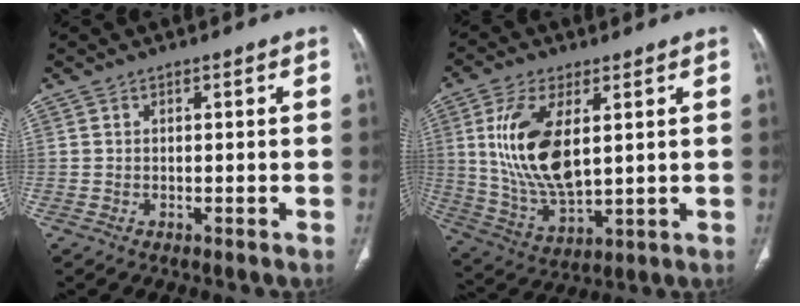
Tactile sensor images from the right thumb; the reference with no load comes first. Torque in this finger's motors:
{"motor_torque": [-0.76, 1.33, 0.77, 0.77, 0.21]}